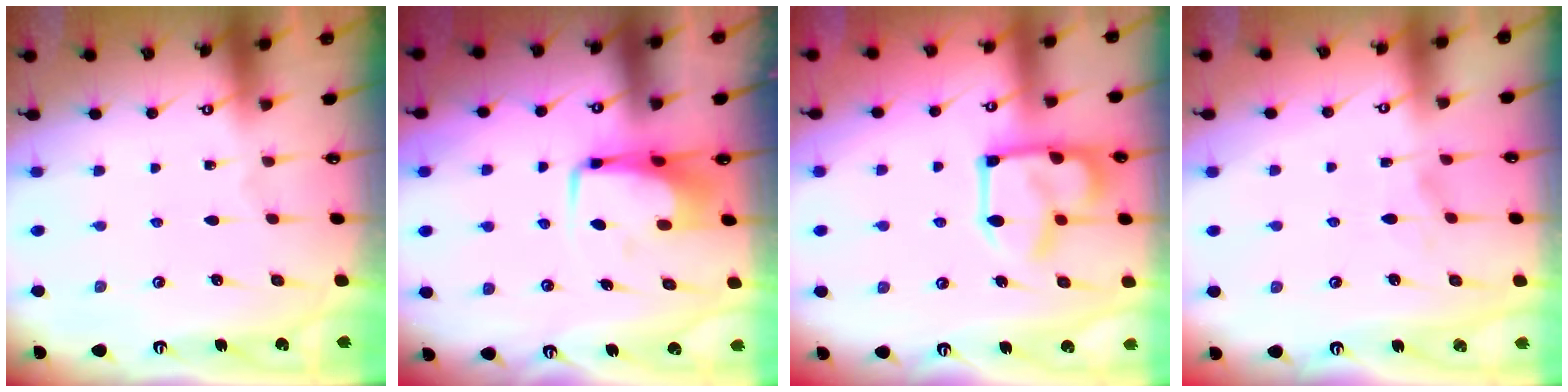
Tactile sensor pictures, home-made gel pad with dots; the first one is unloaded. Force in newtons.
{"total": 7.1, "press": 7.0, "slide": 1.4}
{"total": 16.5, "press": 16.4, "slide": 1.0}
{"total": 2.9, "press": 2.7, "slide": 1.0}